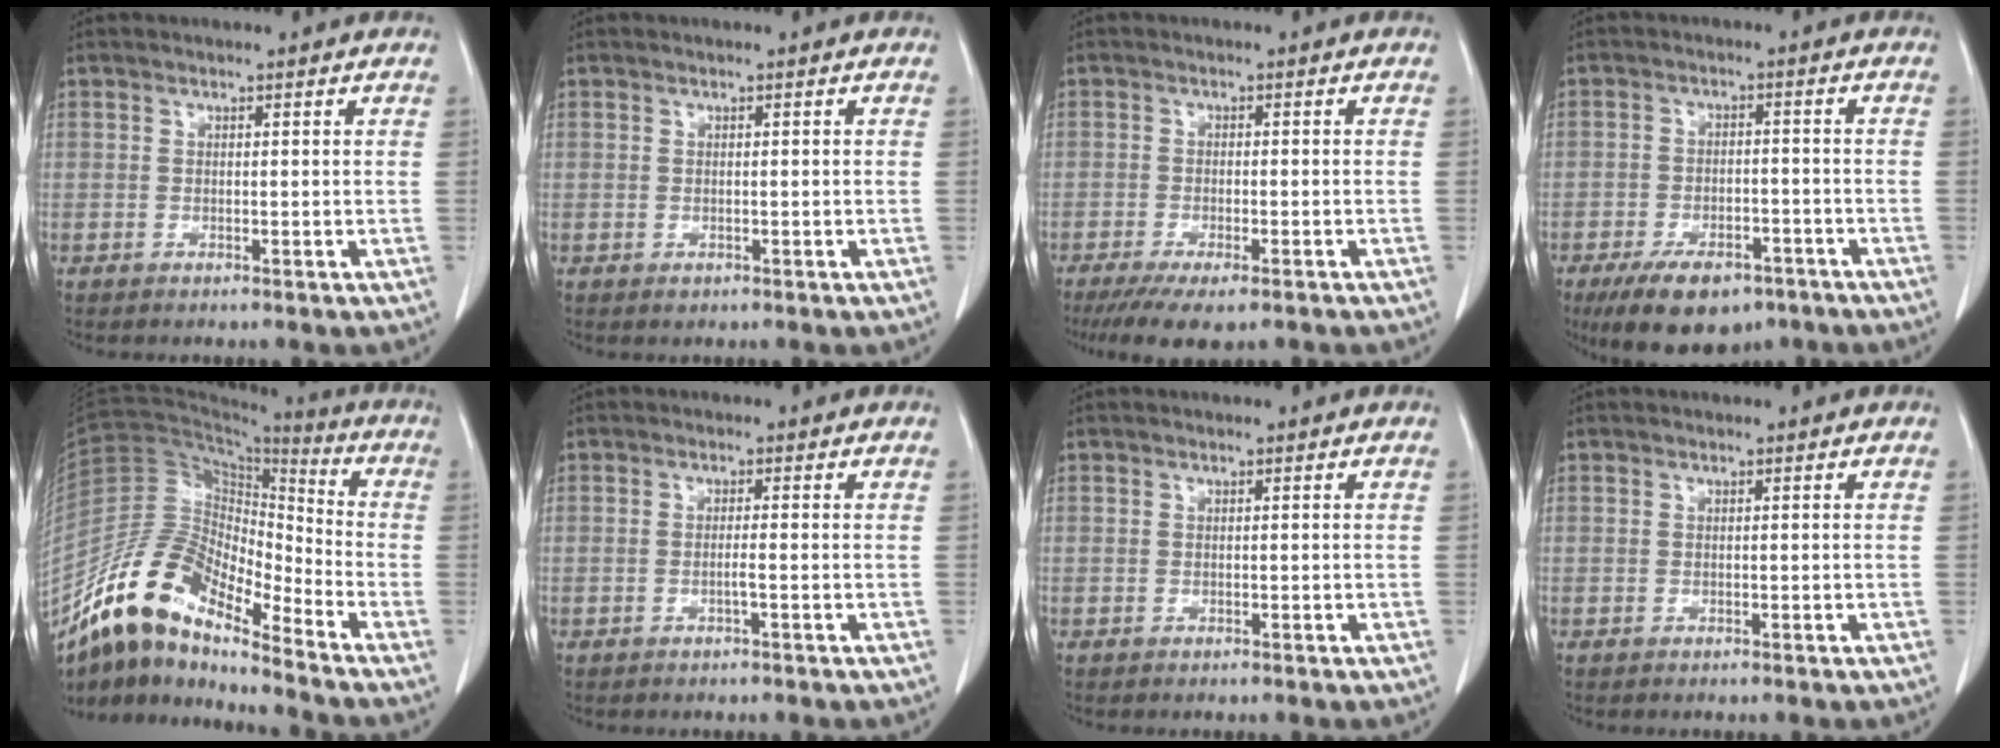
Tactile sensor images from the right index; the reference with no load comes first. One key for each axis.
{"total": 1.2, "fx": -0.4, "fy": 0.9, "fz": 0.7, "tx": -0.015, "ty": 0.000, "tz": 0.000}
{"total": 10.1, "fx": -7.2, "fy": 3.1, "fz": 6.4, "tx": -0.102, "ty": -0.017, "tz": -0.110}
{"total": 12.4, "fx": -8.5, "fy": 5.8, "fz": 6.9, "tx": -0.117, "ty": -0.003, "tz": -0.132}
{"total": 17.3, "fx": -13.2, "fy": 5.3, "fz": 9.9, "tx": -0.190, "ty": 0.031, "tz": -0.245}
{"total": 1.6, "fx": -0.5, "fy": 0.2, "fz": 1.6, "tx": -0.031, "ty": 0.002, "tz": -0.009}
{"total": 0.0}
{"total": 0.0}